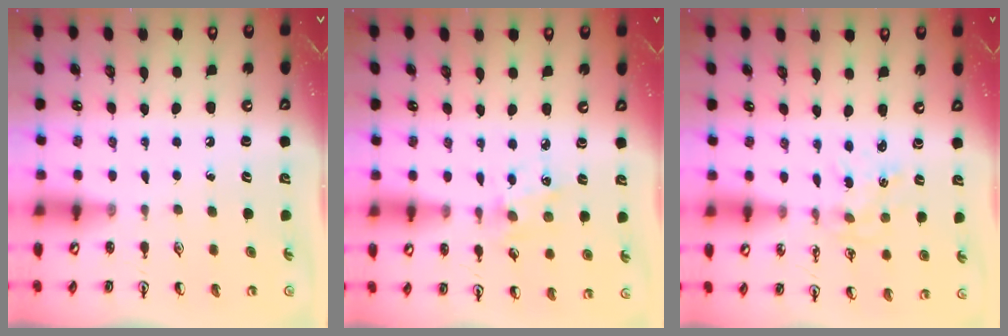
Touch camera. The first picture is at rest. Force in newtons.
{"total": 2.5, "press": 2.5, "slide": 0.4}
{"total": 0.8, "press": 0.8, "slide": 0.2}